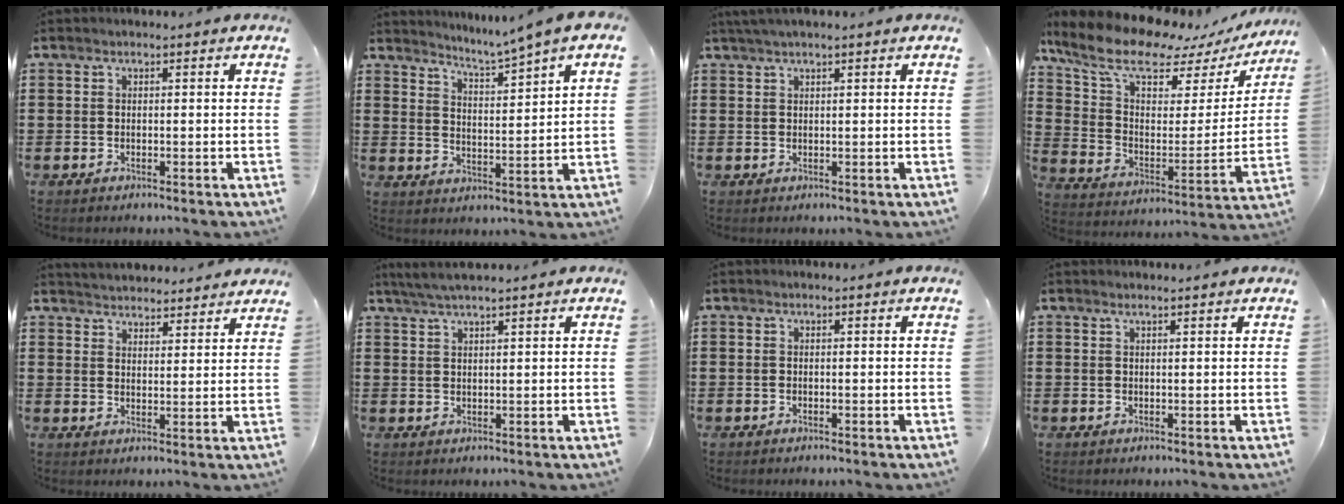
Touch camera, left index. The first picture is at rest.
{"total": 4.1, "force": [3.7, -1.1, 1.2], "torque": [-0.042, -0.030, 0.057]}
{"total": 1.5, "force": [1.2, -0.1, 1.0], "torque": [-0.019, 0.000, 0.022]}
{"total": 11.9, "force": [9.4, 4.0, 6.0], "torque": [-0.151, -0.056, 0.162]}
{"total": 3.5, "force": [3.5, -0.1, -0.3], "torque": [-0.005, -0.016, 0.064]}
{"total": 3.0, "force": [2.6, -0.1, 1.5], "torque": [-0.035, 0.001, 0.049]}
{"total": 0.0}
{"total": 1.1, "force": [0.9, -0.1, 0.5], "torque": [-0.011, -0.002, 0.017]}